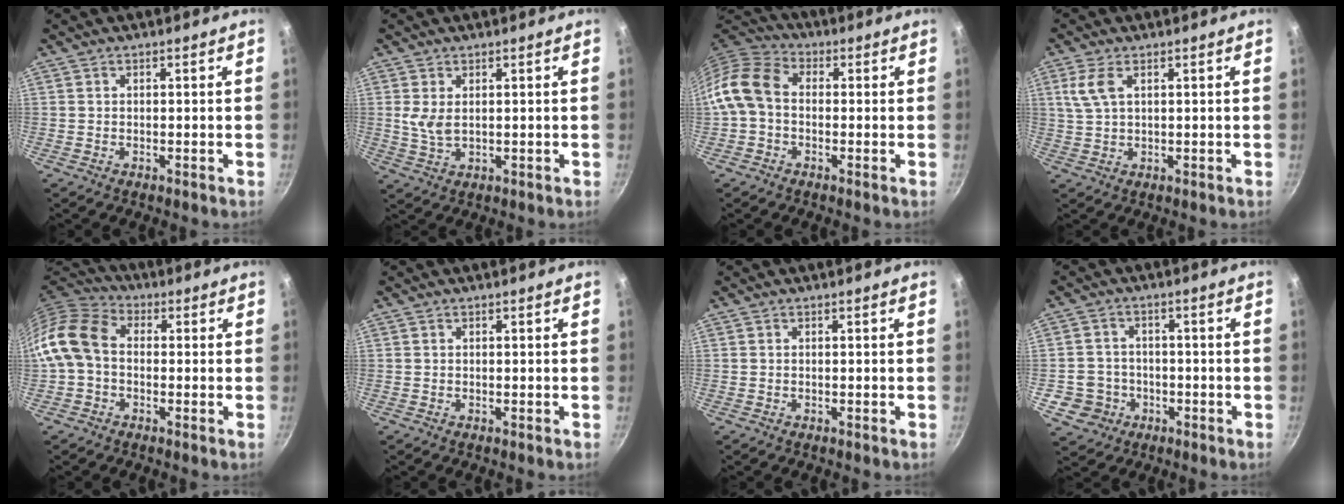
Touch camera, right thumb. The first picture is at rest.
{"total": 3.9, "force": [0.9, 2.1, 3.2], "torque": [-0.062, -0.009, 0.021]}
{"total": 9.3, "force": [-0.7, 7.0, 6.2], "torque": [-0.110, 0.030, -0.035]}
{"total": 4.7, "force": [1.8, 2.2, 3.7], "torque": [-0.081, 0.001, 0.038]}
{"total": 10.7, "force": [-0.8, 7.9, 7.2], "torque": [-0.126, 0.032, -0.037]}
{"total": 0.0}
{"total": 0.0}
{"total": 6.5, "force": [-2.2, 6.0, 1.2], "torque": [-0.001, 0.026, -0.031]}